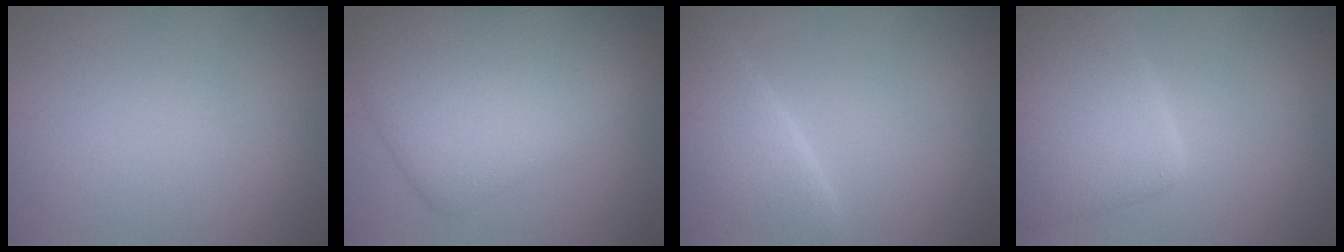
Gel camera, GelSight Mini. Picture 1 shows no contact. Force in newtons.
{"total": 10.8, "press": 10.8, "slide": 0.1}
{"total": 6.9, "press": 6.8, "slide": 0.5}
{"total": 6.9, "press": 6.9, "slide": 0.4}